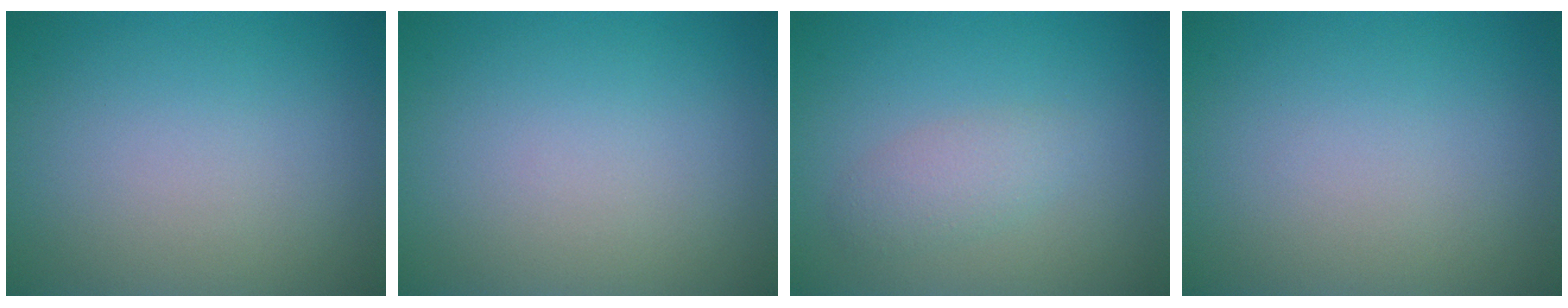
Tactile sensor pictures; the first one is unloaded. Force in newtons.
{"total": 0.0}
{"total": 1.9, "press": 1.9, "slide": 0.1}
{"total": 0.0}